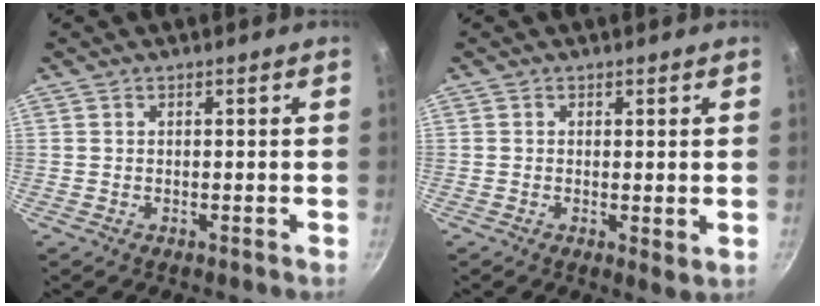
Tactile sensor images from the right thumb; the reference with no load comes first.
{"total": 2.1, "force": [0.3, 0.9, 1.9], "torque": [-0.030, -0.007, 0.003]}